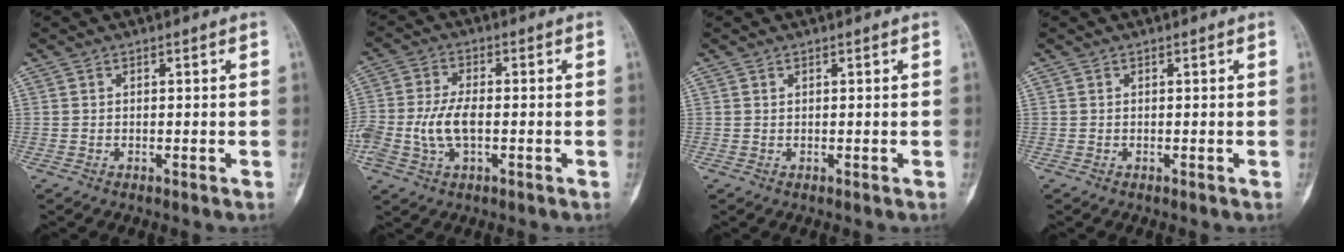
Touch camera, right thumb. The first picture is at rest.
{"total": 8.1, "force": [-1.3, 4.5, 6.6], "torque": [-0.144, 0.013, -0.024]}
{"total": 0.0}
{"total": 0.0}